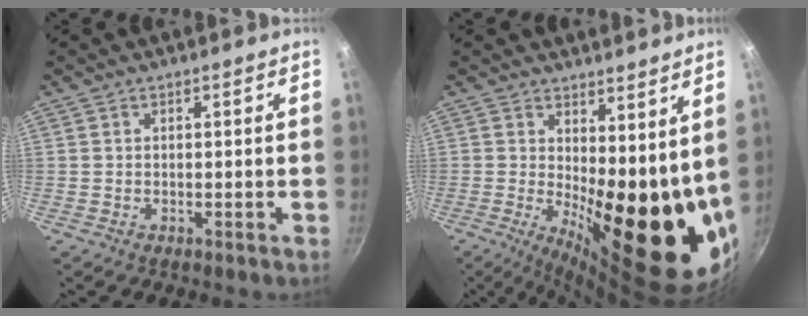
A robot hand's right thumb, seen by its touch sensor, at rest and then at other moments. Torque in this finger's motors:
{"motor_torque": [-0.39, 2.79, 2.46, -0.03, 0.62]}